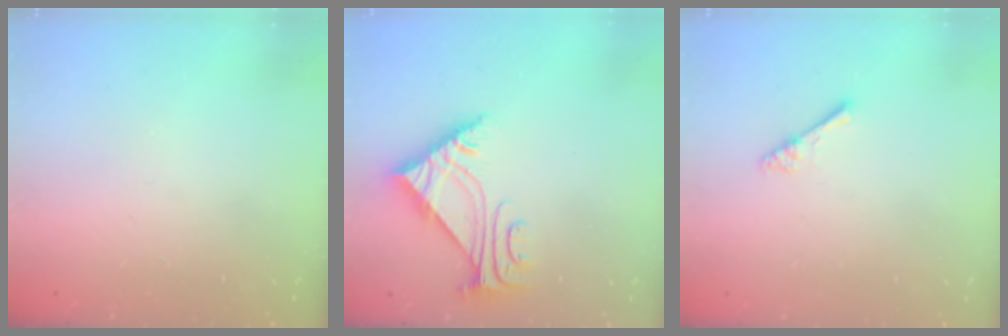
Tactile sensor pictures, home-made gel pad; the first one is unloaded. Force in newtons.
{"total": 5.5, "press": 5.4, "slide": 0.9}
{"total": 2.4, "press": 2.4, "slide": 0.4}